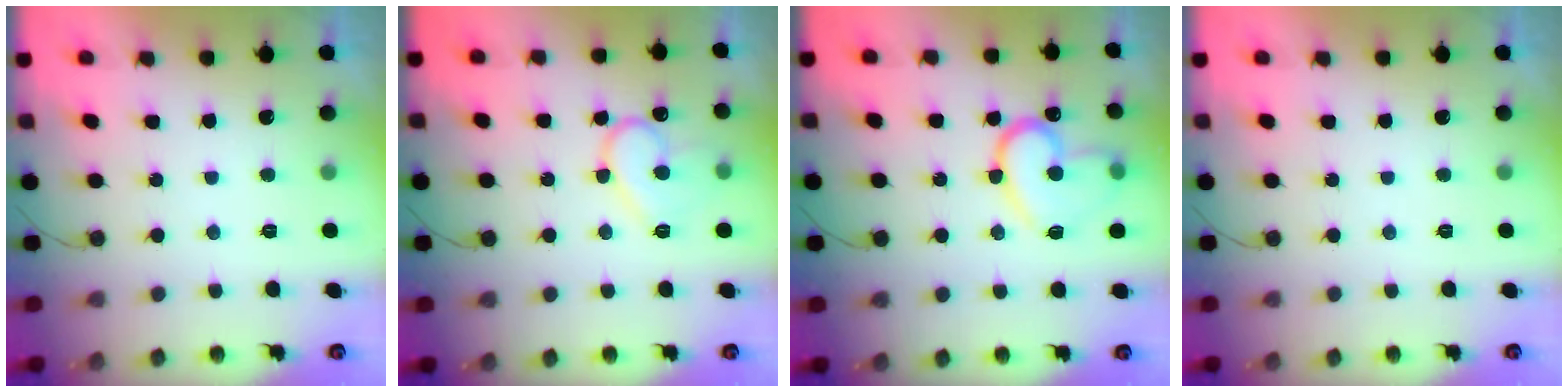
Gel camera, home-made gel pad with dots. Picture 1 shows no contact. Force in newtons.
{"total": 11.8, "press": 11.7, "slide": 1.0}
{"total": 15.9, "press": 15.9, "slide": 1.3}
{"total": 0.0}